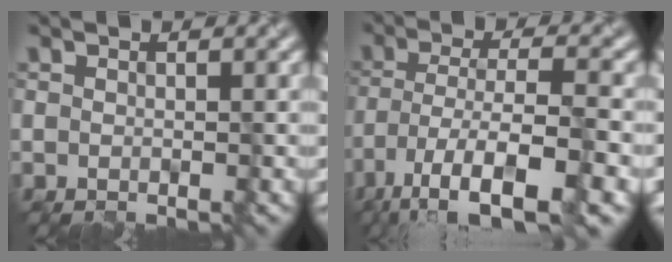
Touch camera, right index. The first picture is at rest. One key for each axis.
{"total": 10.8, "fx": -6.2, "fy": 3.1, "fz": 8.3, "tx": -0.154, "ty": -0.008, "tz": -0.110}